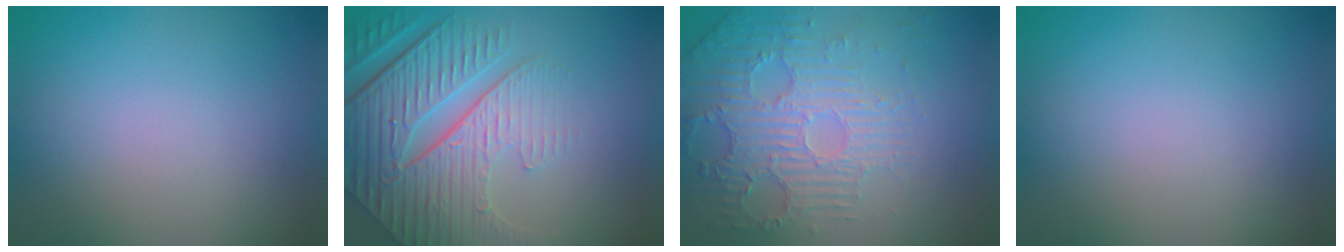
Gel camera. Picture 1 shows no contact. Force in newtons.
{"total": 8.8, "press": 6.2, "slide": 6.3}
{"total": 5.9, "press": 3.8, "slide": 4.5}
{"total": 0.0}